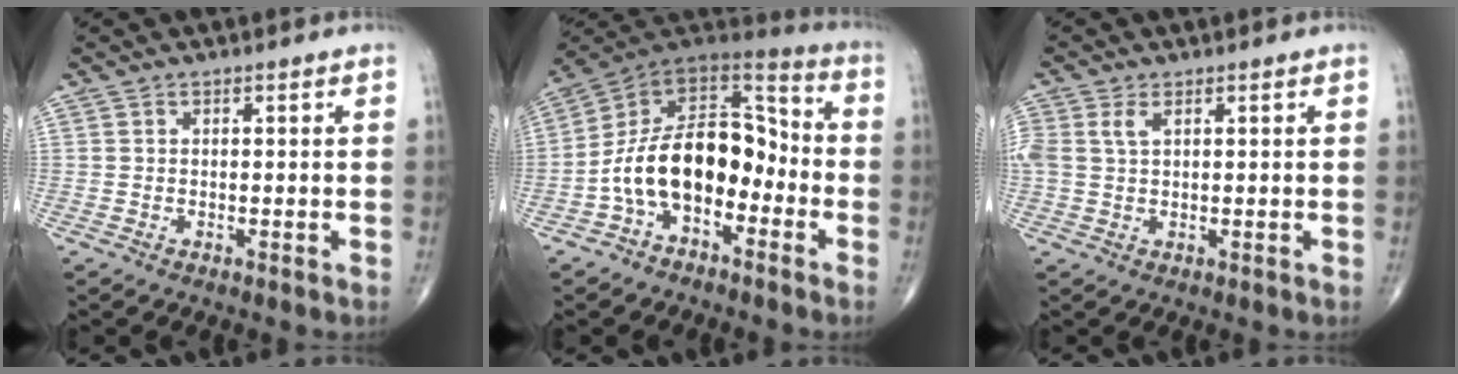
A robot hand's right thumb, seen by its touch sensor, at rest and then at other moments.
{"total": 17.3, "force": [-4.8, 10.5, 12.9], "torque": [-0.192, 0.077, -0.093]}
{"total": 3.4, "force": [1.3, 1.8, 2.6], "torque": [-0.072, 0.014, 0.031]}